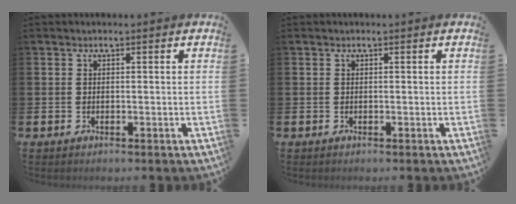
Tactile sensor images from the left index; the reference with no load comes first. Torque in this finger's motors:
{"motor_torque": [0.00, 0.00, 0.01, 0.00]}